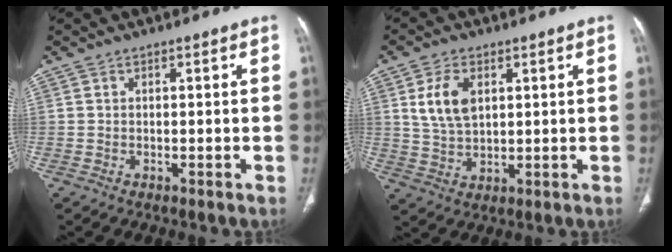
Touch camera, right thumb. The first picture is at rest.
{"total": 7.7, "force": [2.5, 4.6, 5.7], "torque": [-0.104, -0.009, 0.054]}